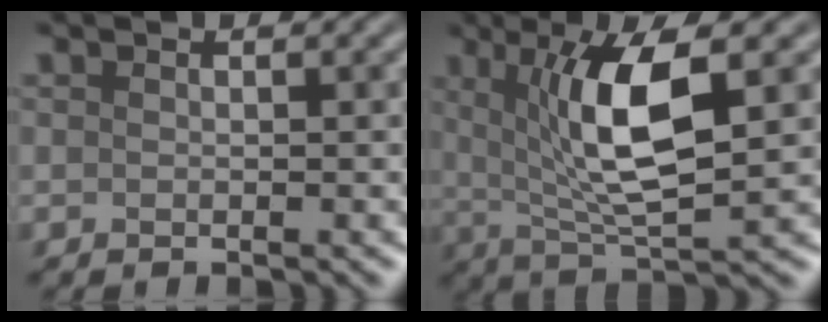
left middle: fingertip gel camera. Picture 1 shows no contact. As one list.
[{"total": 8.1, "force": [1.9, 2.2, 7.6], "torque": [-0.132, -0.010, 0.037]}]